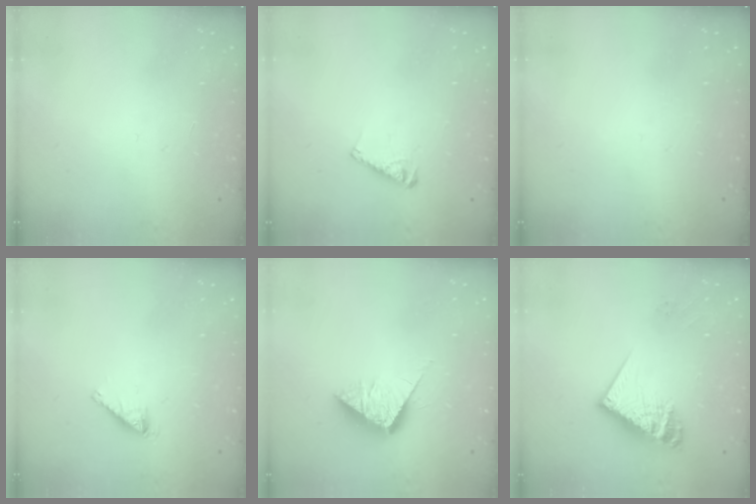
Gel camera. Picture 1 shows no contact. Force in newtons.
{"total": 5.7, "press": 5.7, "slide": 0.2}
{"total": 0.0}
{"total": 1.8, "press": 1.8, "slide": 0.0}
{"total": 8.0, "press": 8.0, "slide": 0.3}
{"total": 13.2, "press": 13.2, "slide": 1.1}